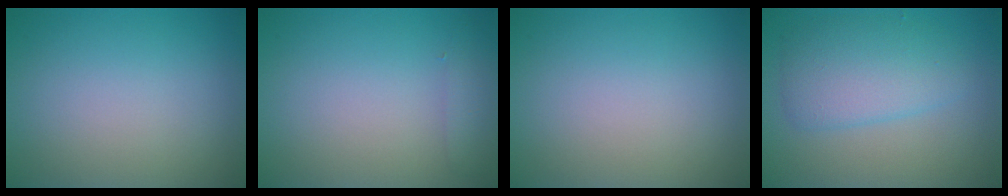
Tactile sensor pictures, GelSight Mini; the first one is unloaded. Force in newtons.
{"total": 1.3, "press": 1.3, "slide": 0.1}
{"total": 0.0}
{"total": 4.3, "press": 4.2, "slide": 0.2}